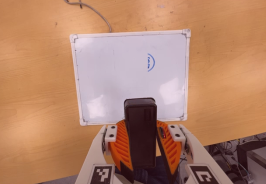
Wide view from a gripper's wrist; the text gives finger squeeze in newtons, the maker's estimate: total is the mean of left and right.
{"total": 9.9, "left": 9.9, "right": 9.8}